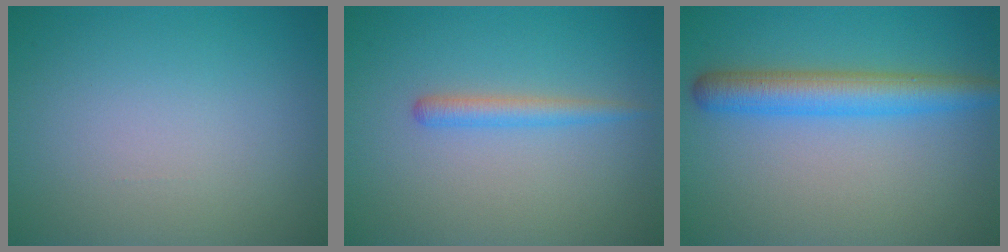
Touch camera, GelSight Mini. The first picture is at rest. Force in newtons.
{"total": 1.7, "press": 1.7, "slide": 0.2}
{"total": 4.6, "press": 4.6, "slide": 0.2}